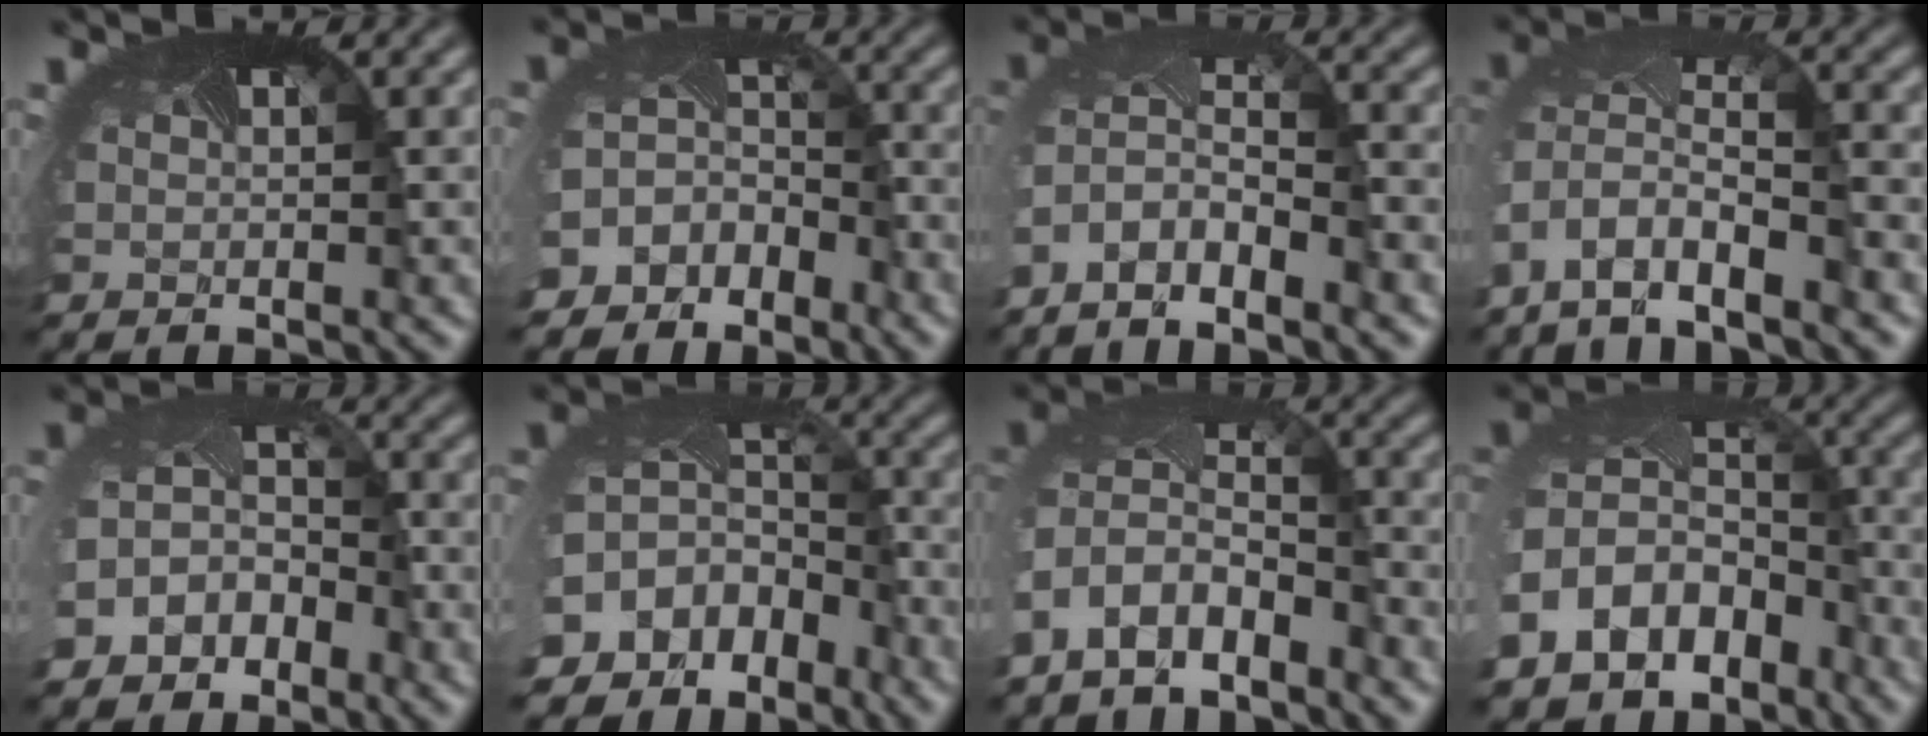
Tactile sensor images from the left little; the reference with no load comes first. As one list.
[{"total": 6.7, "force": [-5.0, 4.5, 0.7], "torque": [-0.027, -0.004, -0.069]}, {"total": 5.8, "force": [-4.1, 1.9, 3.7], "torque": [-0.095, -0.014, -0.078]}, {"total": 7.1, "force": [-5.0, 2.9, 4.2], "torque": [-0.104, -0.020, -0.081]}, {"total": 5.1, "force": [-2.8, 3.9, 1.9], "torque": [-0.039, -0.010, -0.045]}, {"total": 13.6, "force": [-7.9, 10.2, 4.3], "torque": [-0.121, -0.046, -0.088]}, {"total": 6.7, "force": [-3.6, 4.3, 3.7], "torque": [-0.097, -0.021, -0.065]}, {"total": 14.8, "force": [-7.2, 11.7, 5.5], "torque": [-0.156, -0.045, -0.110]}]